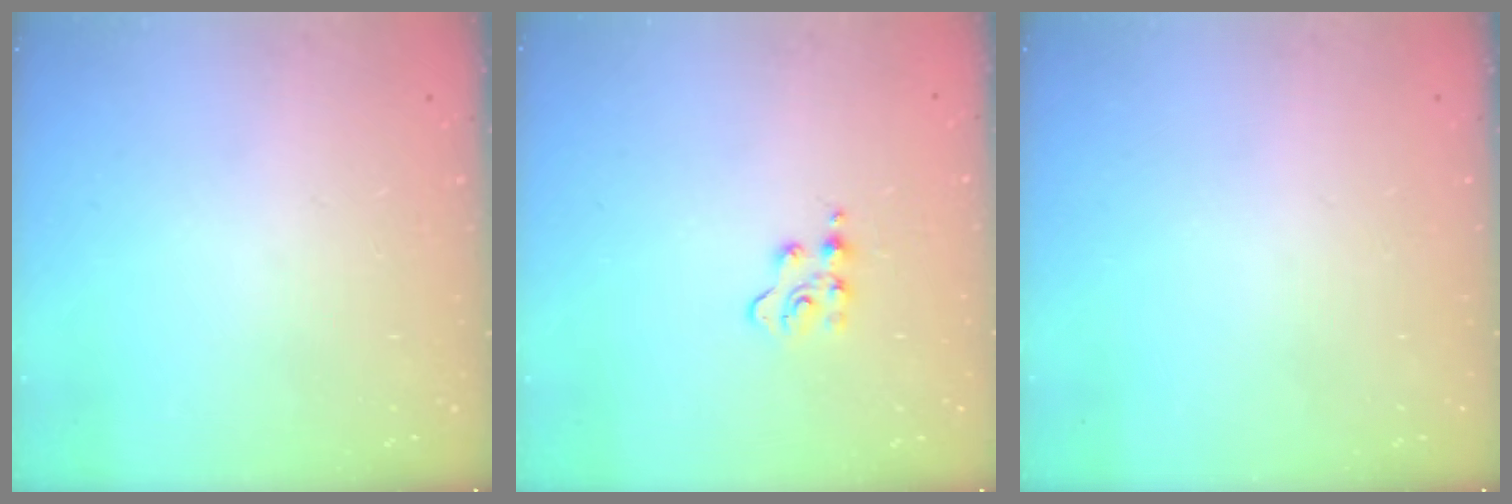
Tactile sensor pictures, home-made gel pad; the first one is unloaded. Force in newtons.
{"total": 4.2, "press": 4.2, "slide": 0.6}
{"total": 0.0}